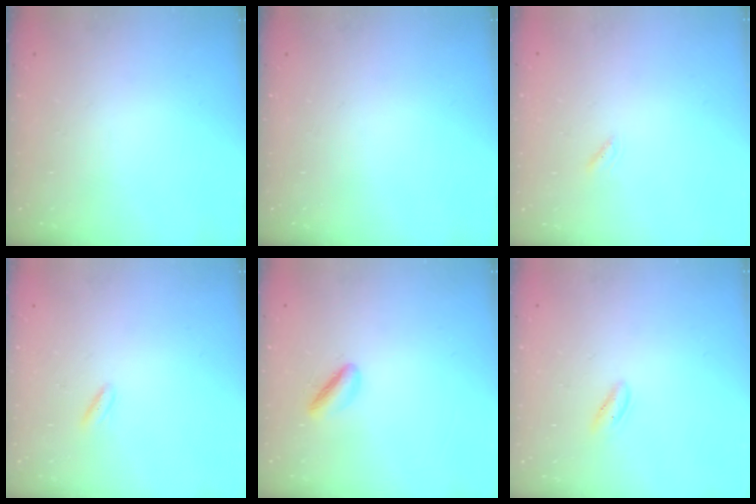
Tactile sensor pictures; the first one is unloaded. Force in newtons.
{"total": 0.0}
{"total": 1.2, "press": 1.1, "slide": 0.3}
{"total": 2.0, "press": 1.7, "slide": 0.9}
{"total": 3.5, "press": 3.5, "slide": 0.6}
{"total": 2.1, "press": 2.0, "slide": 0.7}